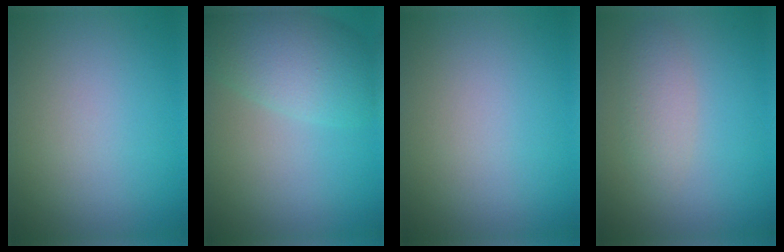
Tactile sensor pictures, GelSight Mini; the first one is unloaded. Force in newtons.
{"total": 6.2, "press": 6.2, "slide": 0.3}
{"total": 0.0}
{"total": 2.1, "press": 2.1, "slide": 0.1}